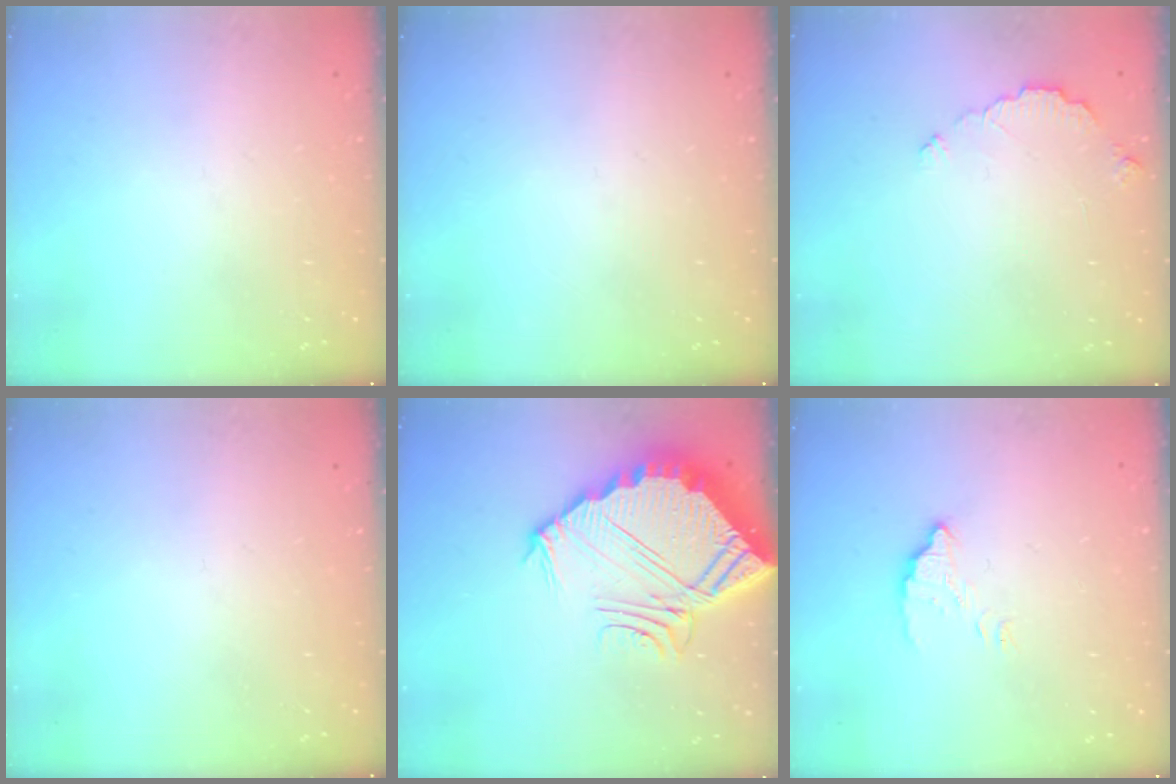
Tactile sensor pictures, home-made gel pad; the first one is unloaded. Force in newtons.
{"total": 0.0}
{"total": 4.1, "press": 4.1, "slide": 0.4}
{"total": 0.0}
{"total": 9.4, "press": 9.4, "slide": 0.7}
{"total": 3.5, "press": 3.5, "slide": 0.1}